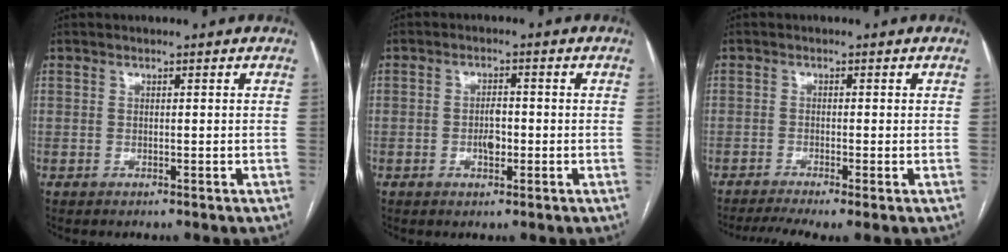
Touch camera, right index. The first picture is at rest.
{"total": 2.9, "force": [-0.7, 1.4, 2.4], "torque": [-0.041, 0.003, -0.009]}
{"total": 5.9, "force": [-4.0, 0.7, 4.3], "torque": [-0.076, -0.007, -0.070]}